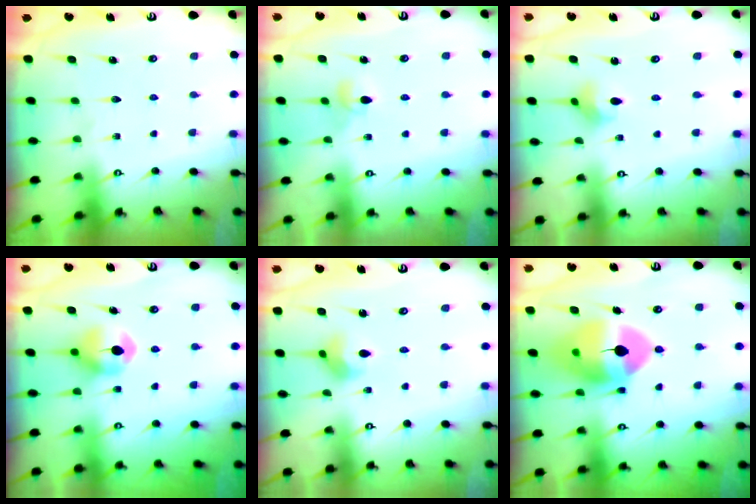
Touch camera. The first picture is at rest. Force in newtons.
{"total": 4.1, "press": 4.0, "slide": 0.8}
{"total": 2.8, "press": 2.8, "slide": 0.1}
{"total": 7.4, "press": 7.3, "slide": 0.3}
{"total": 4.4, "press": 4.3, "slide": 0.7}
{"total": 15.3, "press": 15.1, "slide": 1.9}